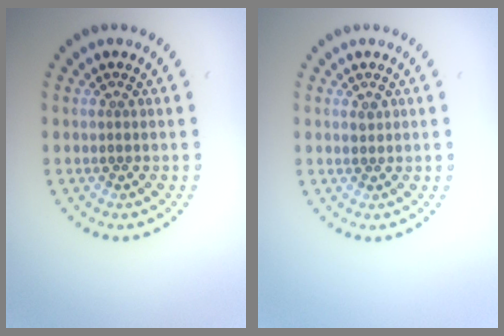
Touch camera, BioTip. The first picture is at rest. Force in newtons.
{"total": 0.8, "press": 0.8, "slide": 0.1}